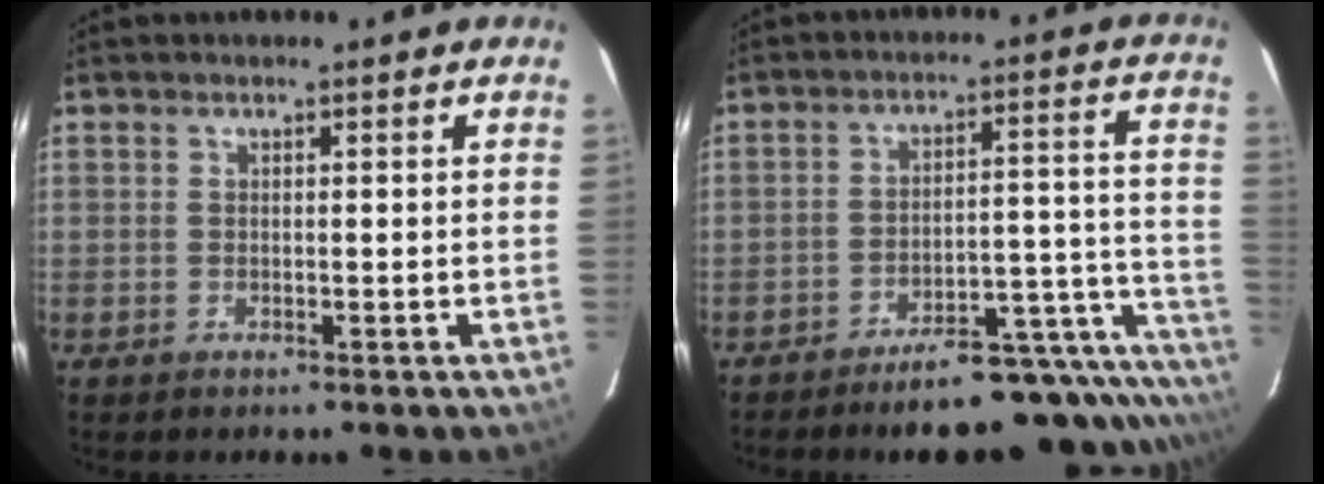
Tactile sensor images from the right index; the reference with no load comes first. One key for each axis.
{"total": 19.3, "fx": -17.5, "fy": 2.4, "fz": 7.8, "tx": -0.015, "ty": 0.040, "tz": -0.228}